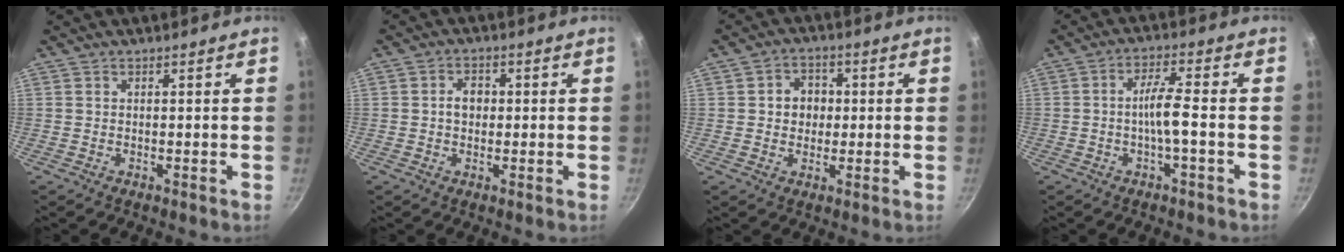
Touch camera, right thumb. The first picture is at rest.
{"total": 3.6, "force": [0.1, 2.8, 2.3], "torque": [-0.016, 0.011, 0.000]}
{"total": 5.6, "force": [0.5, 4.9, 2.7], "torque": [-0.012, 0.006, 0.001]}
{"total": 5.3, "force": [-1.5, 0.8, 5.0], "torque": [-0.103, 0.024, -0.029]}